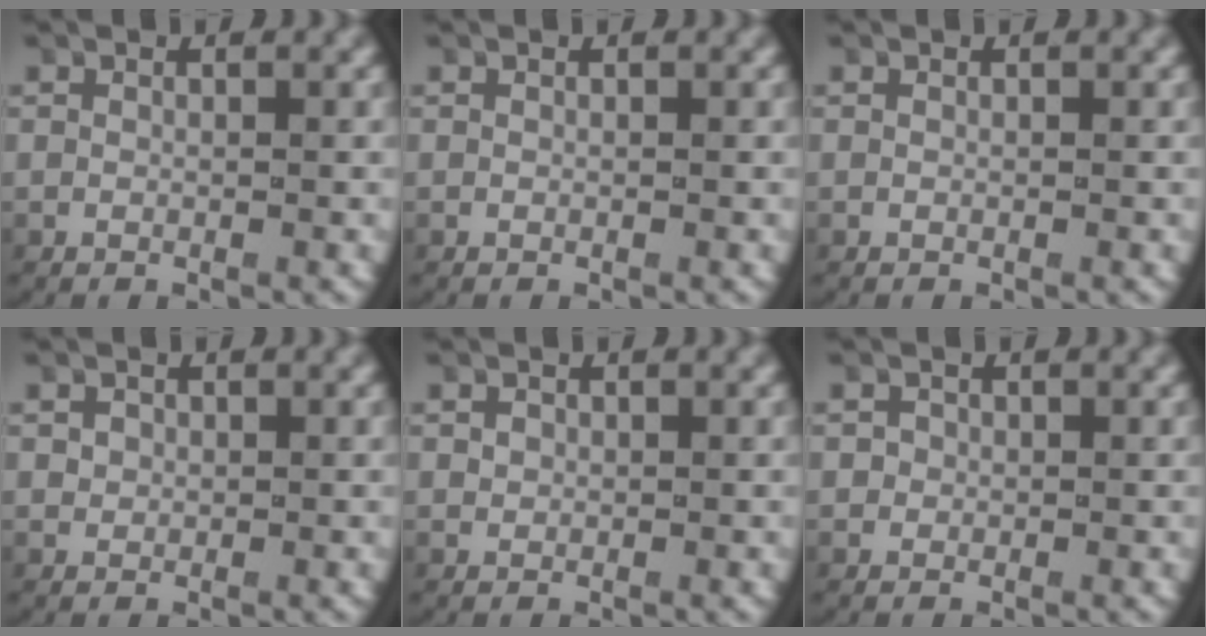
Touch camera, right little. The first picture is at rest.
{"total": 0.0}
{"total": 0.0}
{"total": 1.0, "force": [0.2, 0.9, 0.4], "torque": [-0.012, -0.004, 0.005]}
{"total": 0.7, "force": [0.1, 0.6, 0.3], "torque": [-0.009, -0.003, 0.005]}
{"total": 1.3, "force": [0.0, 1.2, 0.3], "torque": [-0.011, -0.003, -0.004]}